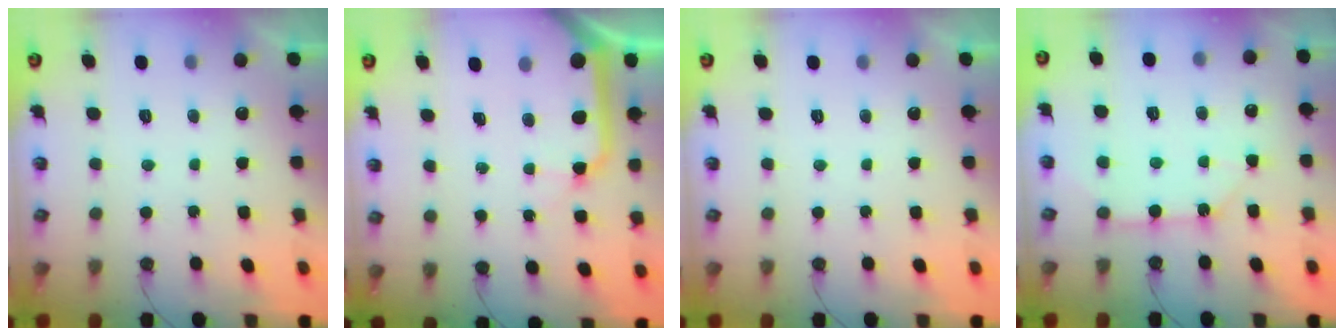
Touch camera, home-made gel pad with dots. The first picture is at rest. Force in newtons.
{"total": 13.9, "press": 13.8, "slide": 1.9}
{"total": 0.0}
{"total": 10.1, "press": 10.0, "slide": 1.0}